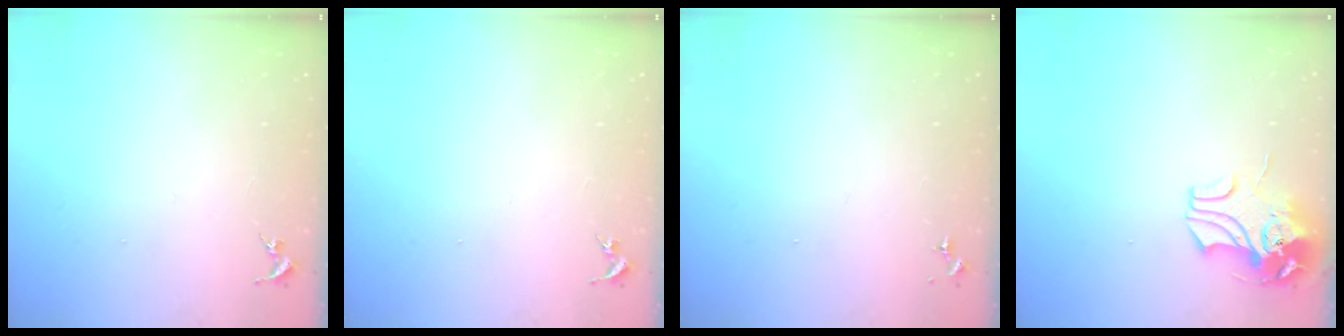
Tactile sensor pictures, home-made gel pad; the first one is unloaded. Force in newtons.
{"total": 0.0}
{"total": 0.0}
{"total": 9.6, "press": 9.5, "slide": 1.4}